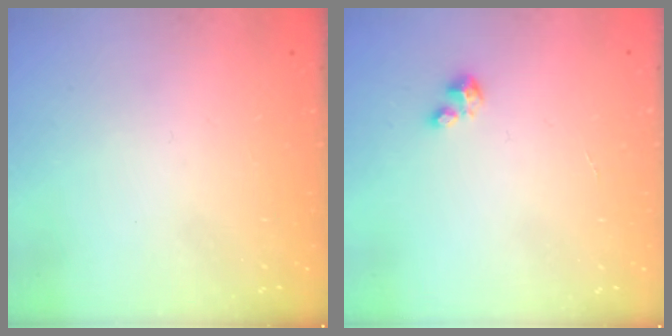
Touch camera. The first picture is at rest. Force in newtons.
{"total": 2.0, "press": 2.0, "slide": 0.2}